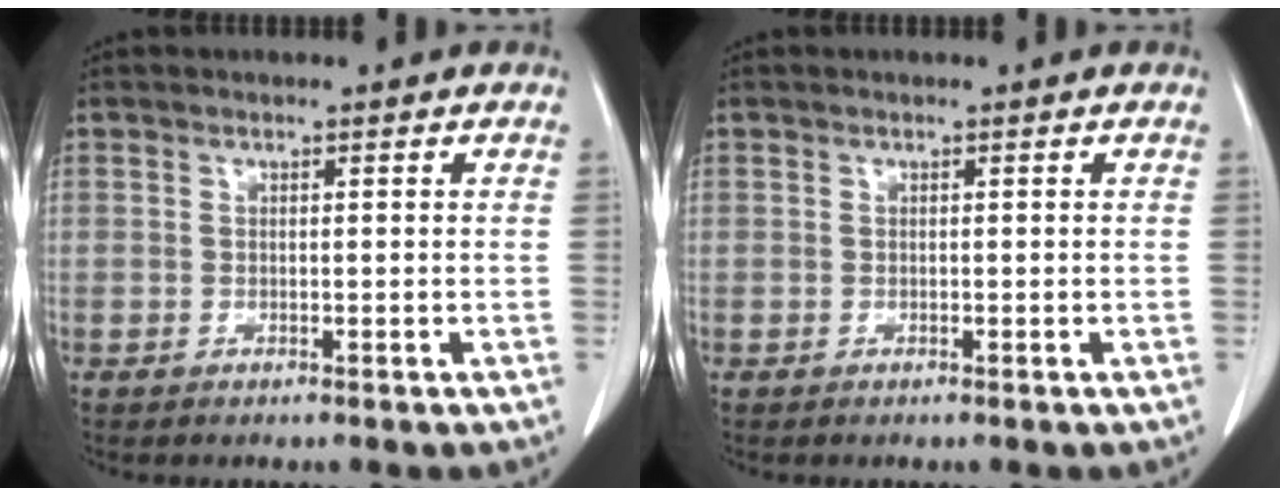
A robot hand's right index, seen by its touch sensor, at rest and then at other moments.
{"total": 0.0}